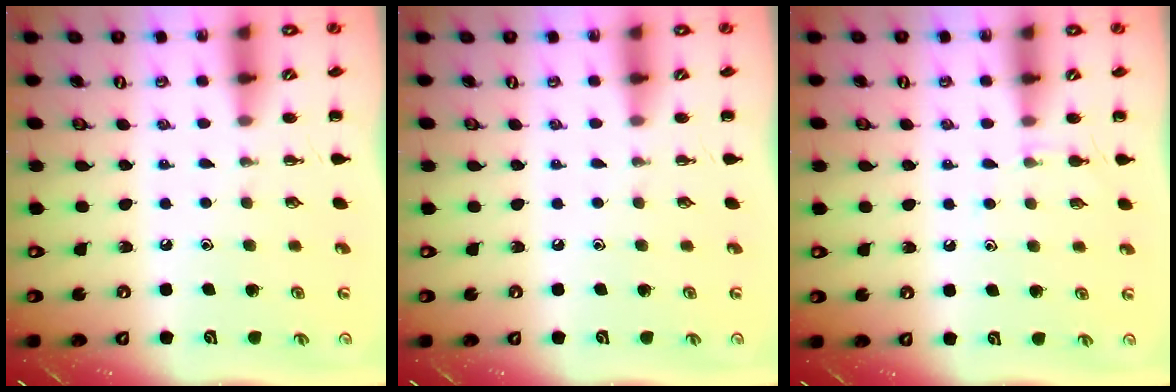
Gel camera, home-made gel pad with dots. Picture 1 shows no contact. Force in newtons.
{"total": 0.0}
{"total": 4.0, "press": 3.8, "slide": 1.3}